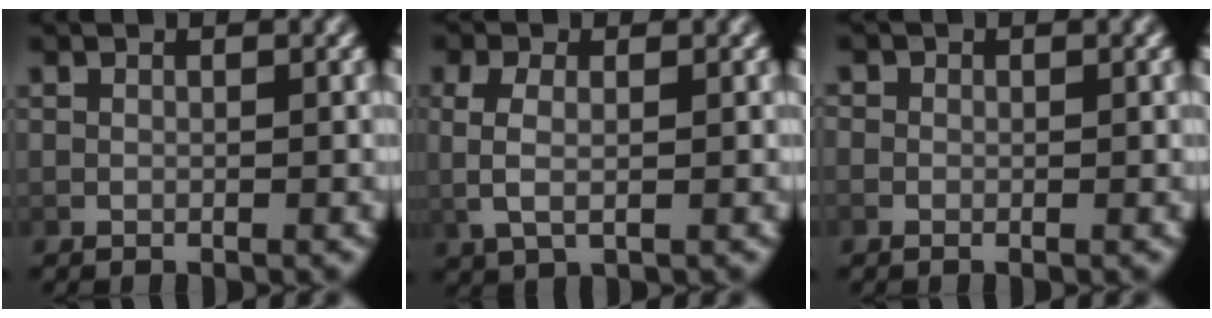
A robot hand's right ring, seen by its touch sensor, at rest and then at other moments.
{"total": 3.1, "force": [0.5, 1.6, 2.6], "torque": [-0.063, -0.004, 0.016]}
{"total": 1.1, "force": [-0.2, 1.0, 0.3], "torque": [-0.010, -0.002, -0.007]}